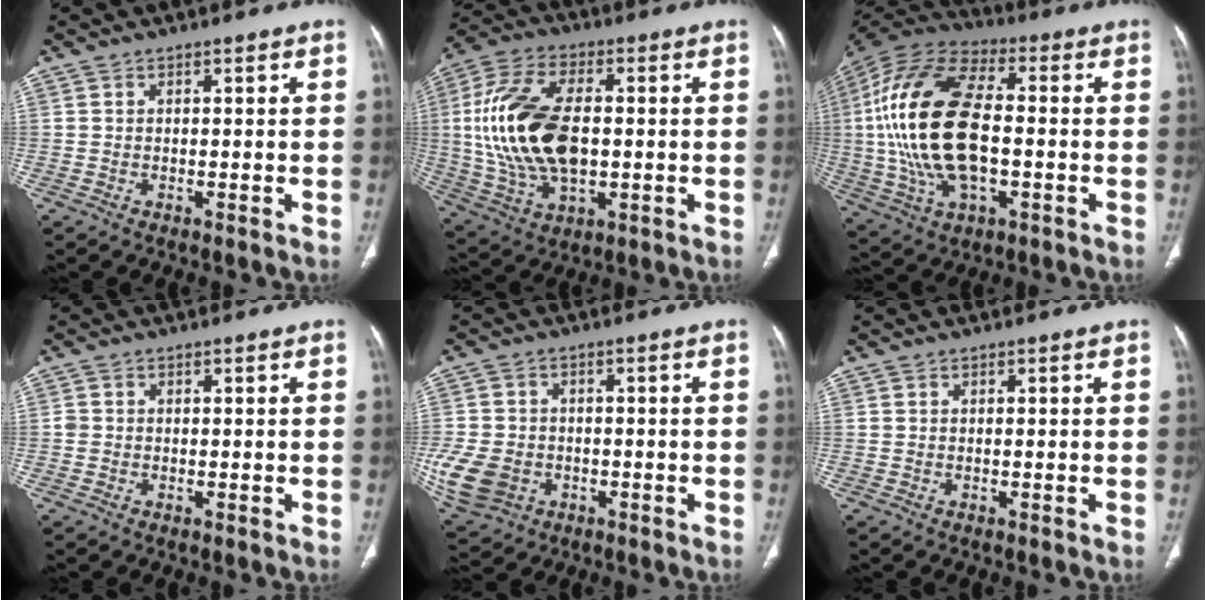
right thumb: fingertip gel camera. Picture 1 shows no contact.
{"total": 20.3, "force": [0.5, 11.3, 16.8], "torque": [-0.339, 0.003, 0.017]}
{"total": 24.6, "force": [-0.6, 12.6, 21.1], "torque": [-0.436, 0.011, -0.011]}
{"total": 1.0, "force": [-0.1, 0.9, 0.3], "torque": [-0.002, 0.003, -0.003]}
{"total": 12.6, "force": [-3.8, 9.9, 6.9], "torque": [-0.171, 0.006, -0.055]}
{"total": 0.0}